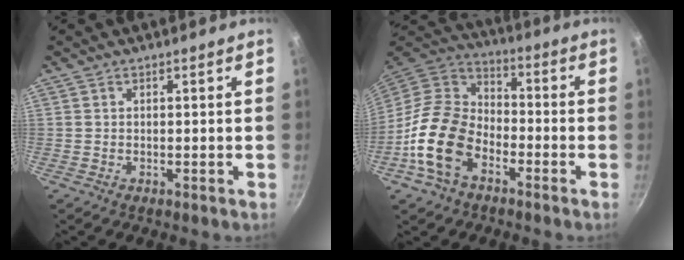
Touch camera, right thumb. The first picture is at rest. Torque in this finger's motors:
{"motor_torque": [0.07, 0.74, 1.65, -1.12, 0.17]}